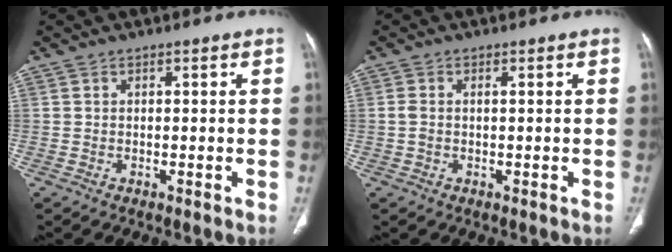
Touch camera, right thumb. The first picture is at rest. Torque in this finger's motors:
{"motor_torque": [0.33, -0.35, -0.13, 0.39, 0.11]}